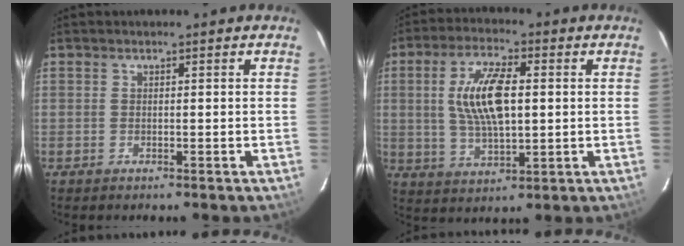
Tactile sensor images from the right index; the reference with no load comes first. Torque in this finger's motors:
{"motor_torque": [0.97, 0.44, 0.64, 0.21]}